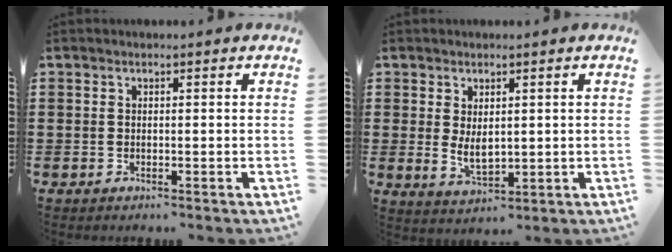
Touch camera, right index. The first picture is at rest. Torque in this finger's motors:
{"motor_torque": [1.11, 1.03, 0.11, 0.09]}